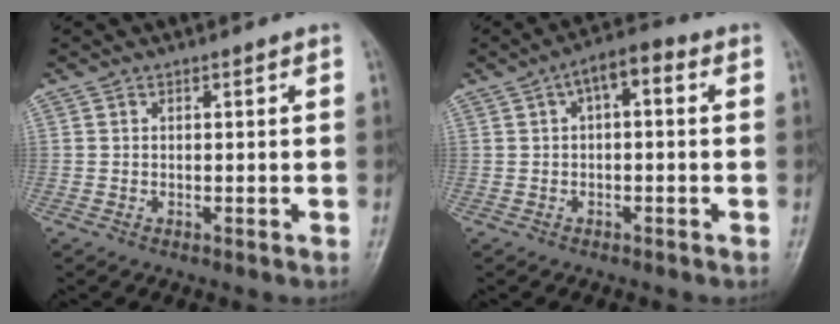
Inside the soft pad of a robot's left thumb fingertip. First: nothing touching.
{"total": 5.7, "force": [1.3, 2.6, 4.9], "torque": [-0.068, 0.025, 0.009]}